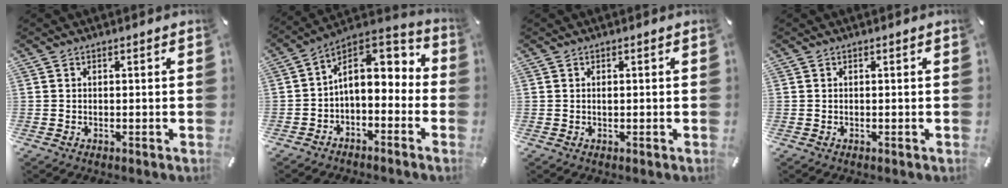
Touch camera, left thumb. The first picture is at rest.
{"total": 9.6, "force": [1.5, 7.0, 6.4], "torque": [-0.091, -0.010, 0.031]}
{"total": 0.7, "force": [0.0, 0.4, 0.6], "torque": [-0.014, -0.001, 0.001]}
{"total": 0.0}